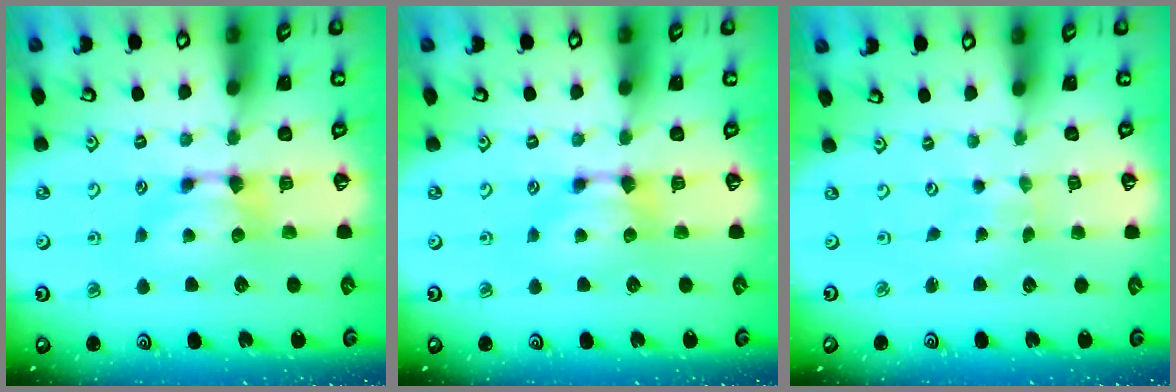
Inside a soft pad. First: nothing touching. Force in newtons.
{"total": 0.0}
{"total": 5.0, "press": 5.0, "slide": 0.3}